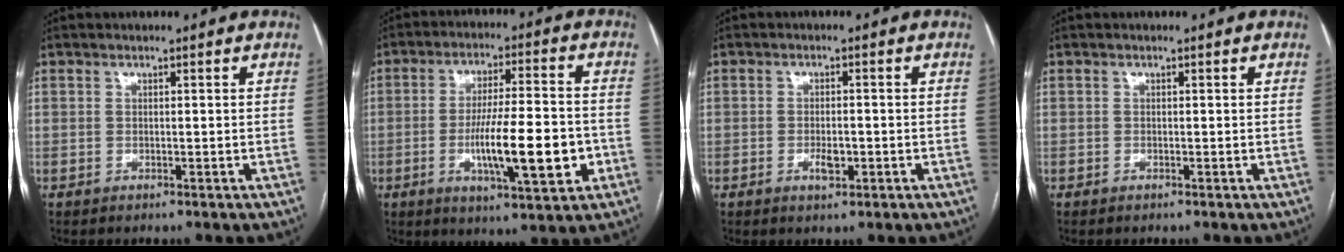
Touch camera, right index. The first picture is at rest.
{"total": 13.3, "force": [-3.3, 2.2, 12.7], "torque": [-0.213, -0.003, -0.050]}
{"total": 2.8, "force": [-1.0, 1.1, 2.4], "torque": [-0.042, 0.001, -0.012]}
{"total": 0.0}